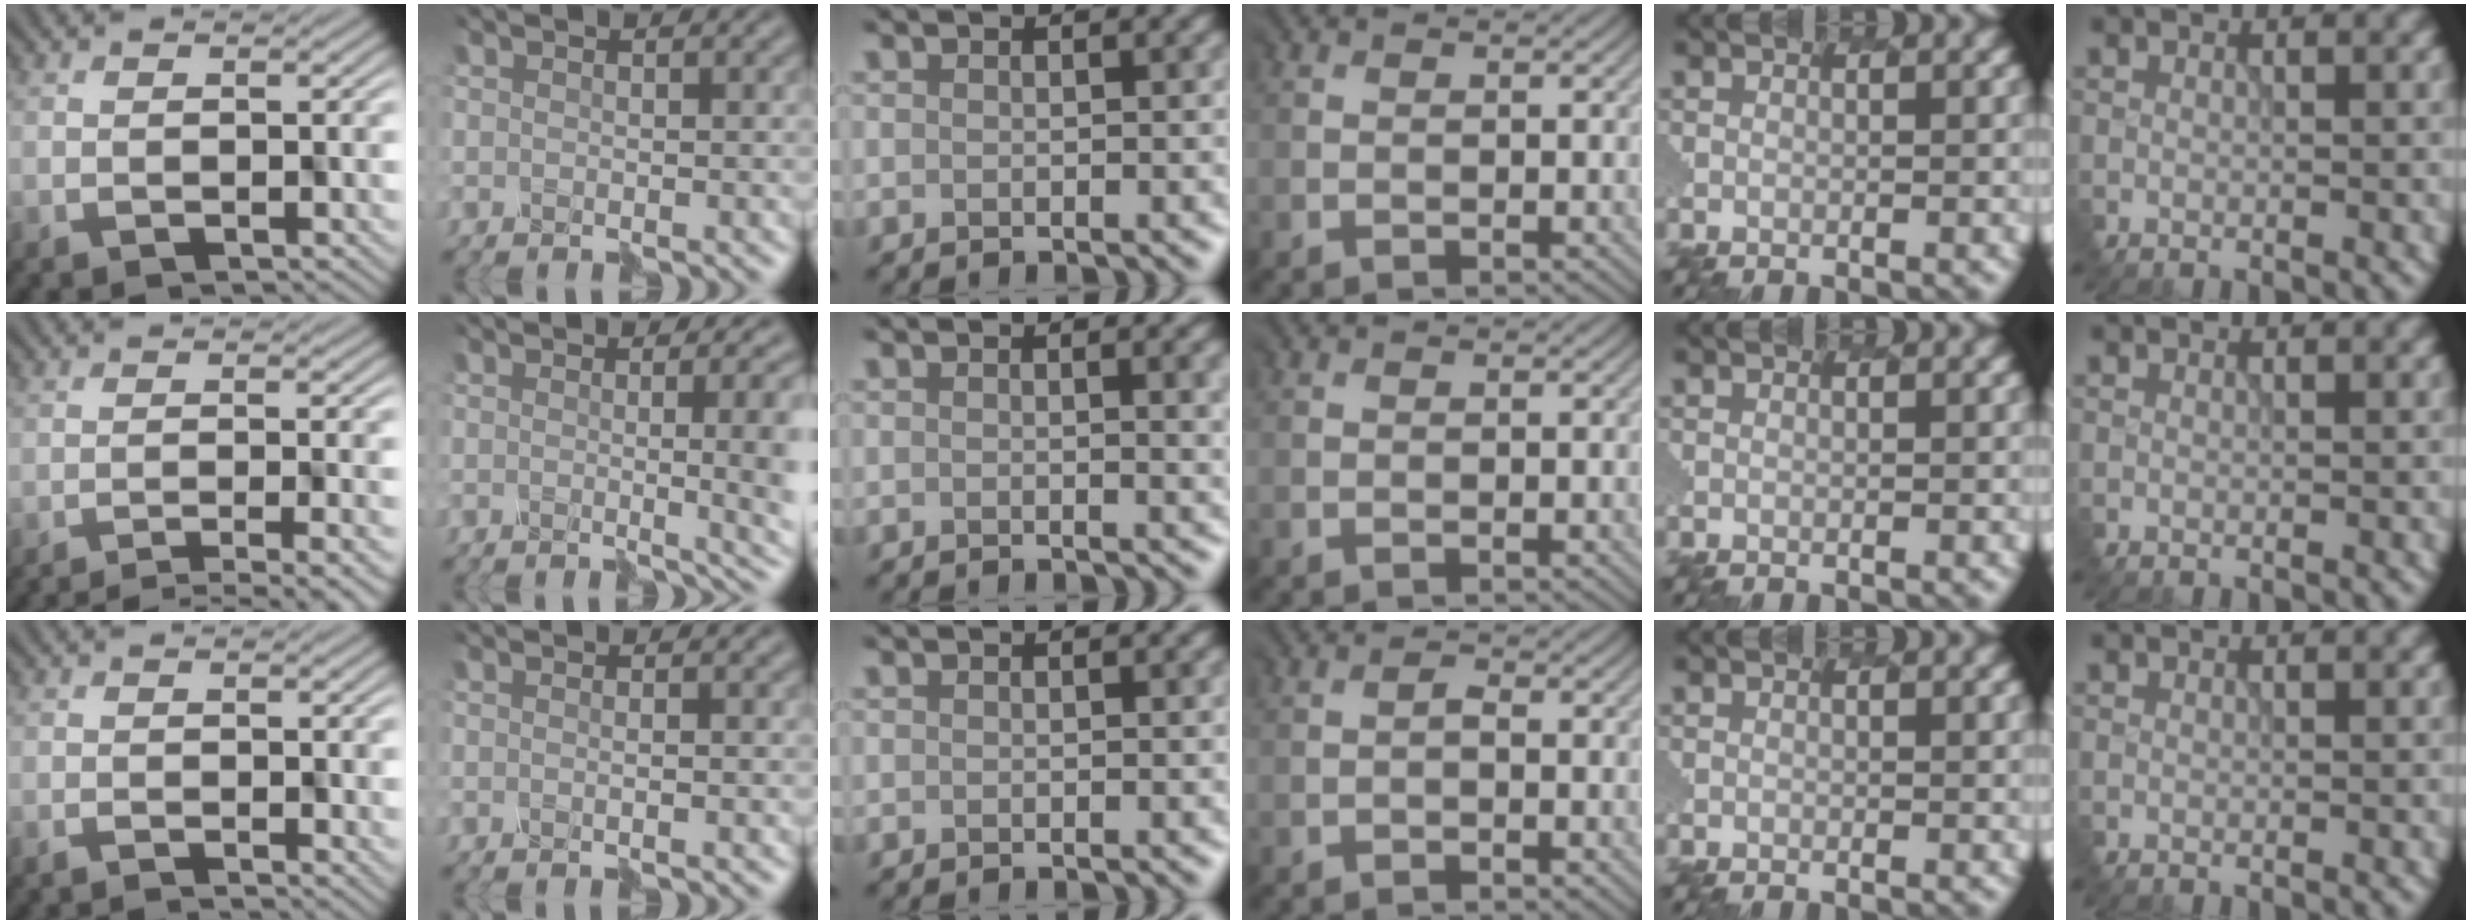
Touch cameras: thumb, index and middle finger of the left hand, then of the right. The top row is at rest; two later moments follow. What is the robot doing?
{"motion": "disassemble", "object": "hinged jar"}